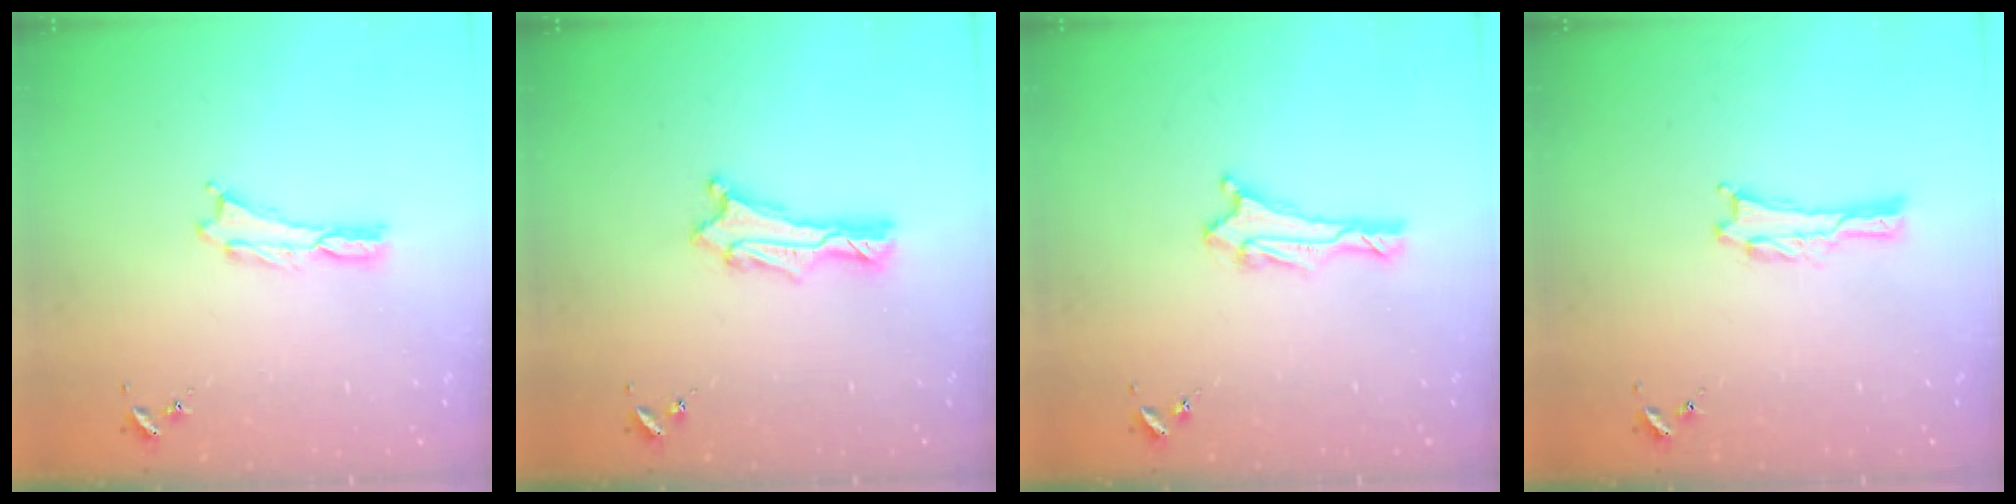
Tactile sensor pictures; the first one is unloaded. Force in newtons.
{"total": 1.3, "press": 1.3, "slide": 0.1}
{"total": 2.0, "press": 1.8, "slide": 0.8}
{"total": 0.6, "press": 0.6, "slide": 0.1}